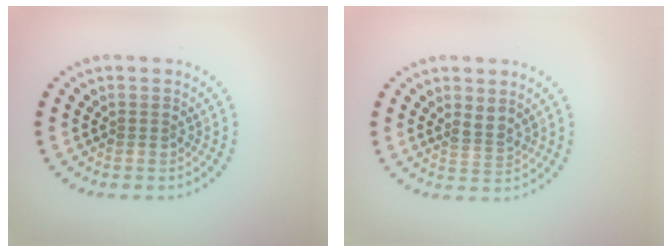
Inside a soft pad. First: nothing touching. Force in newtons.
{"total": 1.9, "press": 1.4, "slide": 1.3}